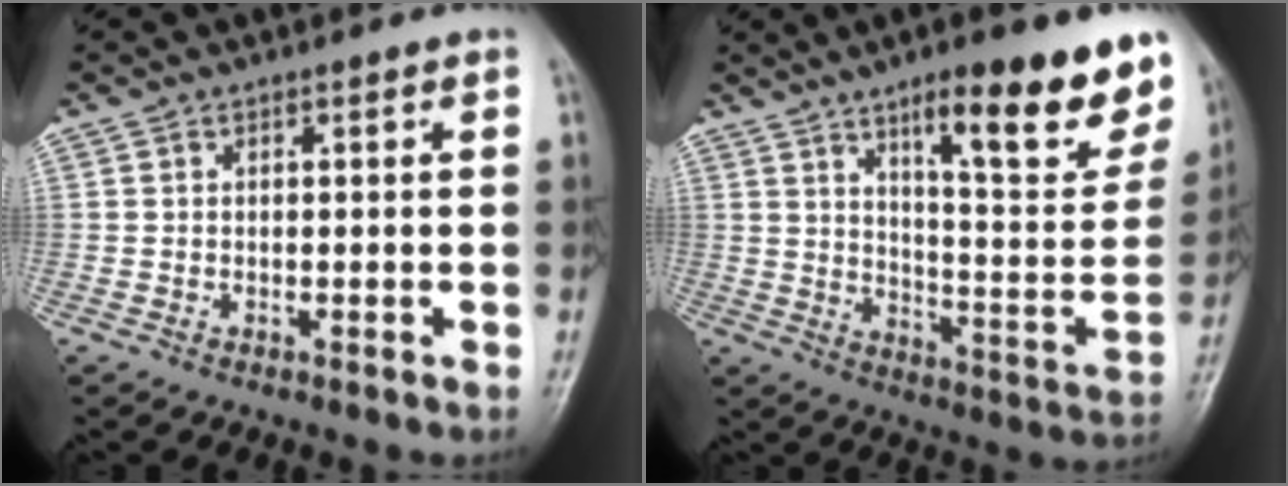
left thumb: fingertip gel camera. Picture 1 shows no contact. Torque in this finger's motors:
{"motor_torque": [0.70, 0.69, 1.48, -1.29, 0.32]}